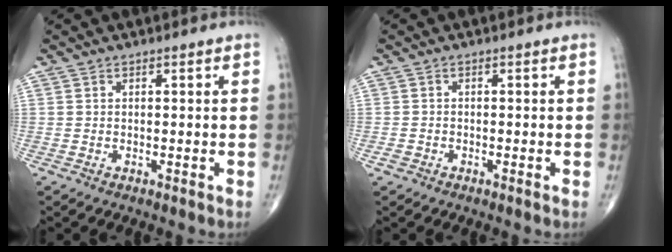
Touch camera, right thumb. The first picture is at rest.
{"total": 1.1, "force": [-0.7, 0.7, 0.7], "torque": [-0.014, -0.001, -0.016]}